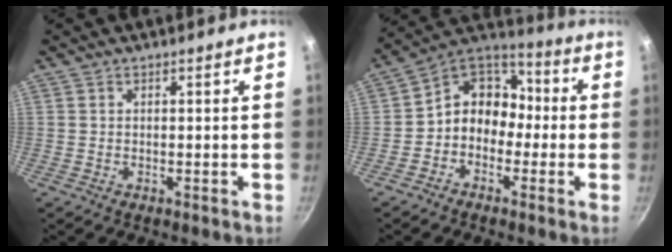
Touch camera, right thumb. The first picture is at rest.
{"total": 10.9, "force": [-2.1, 9.1, 5.7], "torque": [-0.047, 0.055, -0.064]}